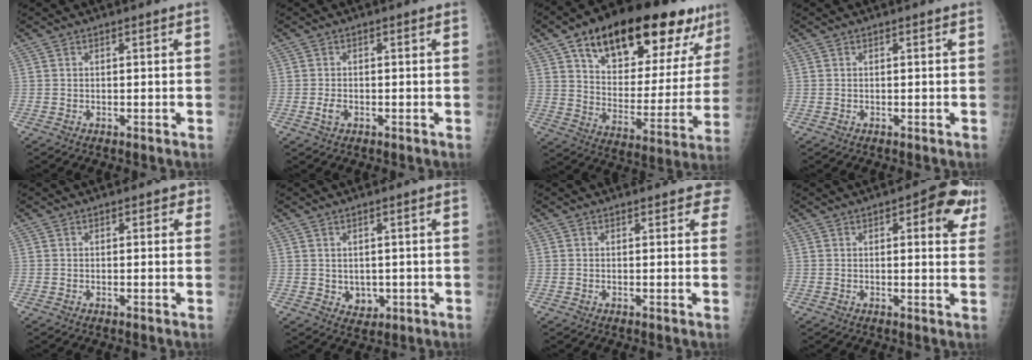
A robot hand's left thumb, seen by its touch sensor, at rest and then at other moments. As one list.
[{"total": 1.9, "force": [-0.7, 1.2, 1.3], "torque": [-0.024, 0.002, -0.013]}, {"total": 28.8, "force": [16.7, 12.6, 19.8], "torque": [-0.260, -0.021, 0.257]}, {"total": 0.0}, {"total": 2.1, "force": [0.9, 1.3, 1.3], "torque": [0.003, 0.002, 0.006]}, {"total": 3.4, "force": [-0.1, 2.8, 1.9], "torque": [-0.014, -0.004, 0.010]}, {"total": 3.0, "force": [2.2, 1.3, 1.5], "torque": [0.012, 0.000, 0.018]}, {"total": 9.6, "force": [4.1, 3.7, 7.8], "torque": [-0.059, -0.007, 0.039]}]